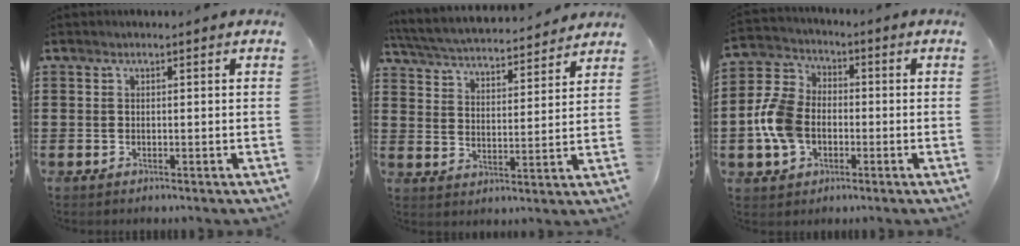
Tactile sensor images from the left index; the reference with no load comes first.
{"total": 4.4, "force": [4.3, 0.1, 1.0], "torque": [-0.042, -0.031, 0.069]}
{"total": 9.0, "force": [-1.8, 6.6, 5.9], "torque": [-0.158, 0.010, -0.041]}